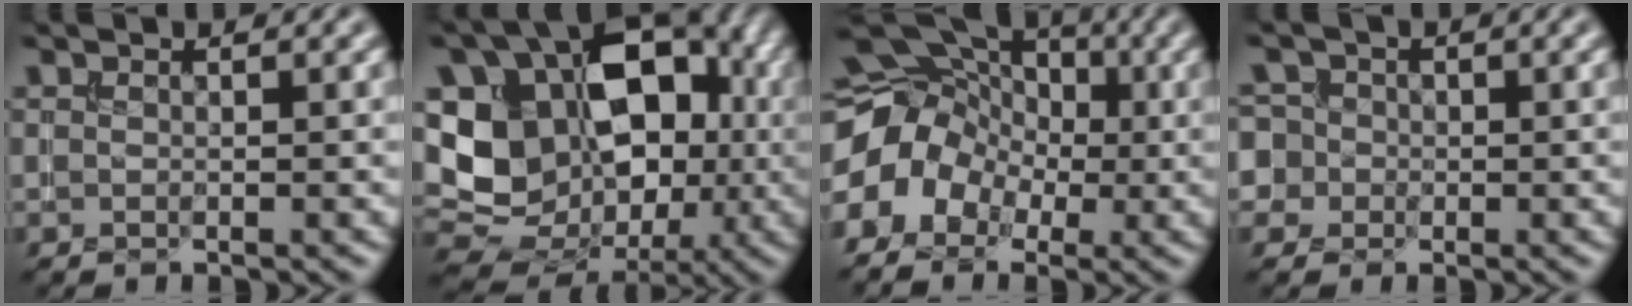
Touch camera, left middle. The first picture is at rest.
{"total": 17.9, "force": [0.9, 14.3, 10.8], "torque": [-0.180, 0.019, 0.034]}
{"total": 10.4, "force": [-0.7, 8.8, 5.6], "torque": [-0.096, 0.015, -0.044]}
{"total": 5.1, "force": [0.5, 4.8, 1.8], "torque": [-0.032, 0.038, -0.026]}